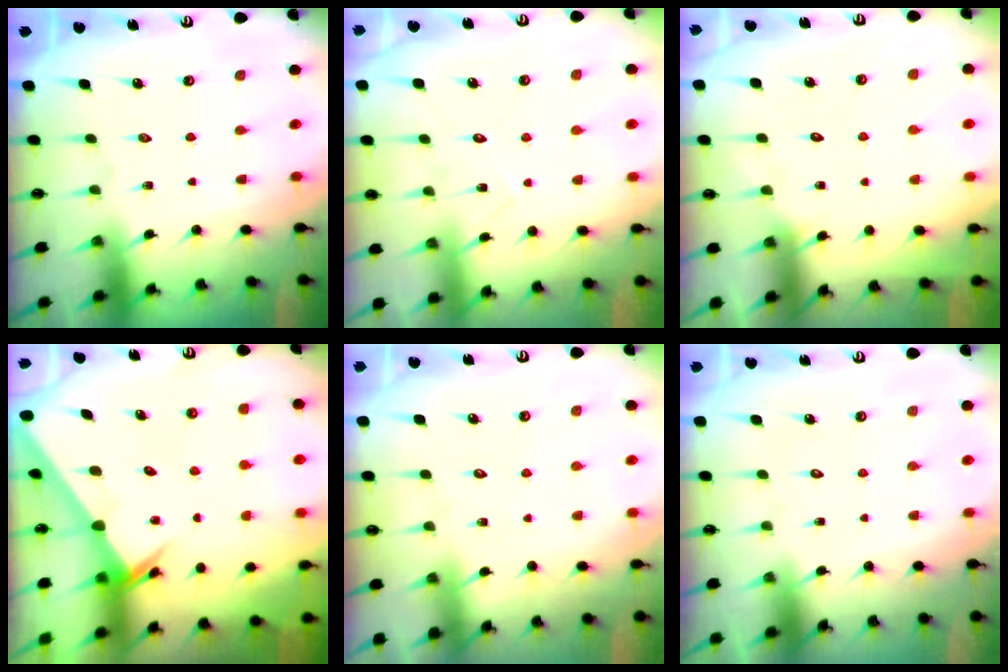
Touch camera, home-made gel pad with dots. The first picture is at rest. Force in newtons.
{"total": 7.5, "press": 7.4, "slide": 0.3}
{"total": 1.9, "press": 1.9, "slide": 0.1}
{"total": 2.7, "press": 2.7, "slide": 0.3}
{"total": 2.1, "press": 2.1, "slide": 0.3}
{"total": 1.7, "press": 1.7, "slide": 0.1}